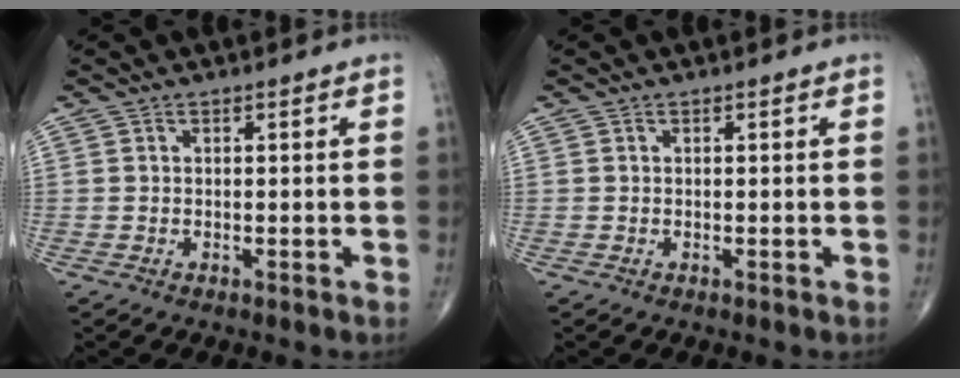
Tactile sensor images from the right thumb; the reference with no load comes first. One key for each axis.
{"total": 0.0}